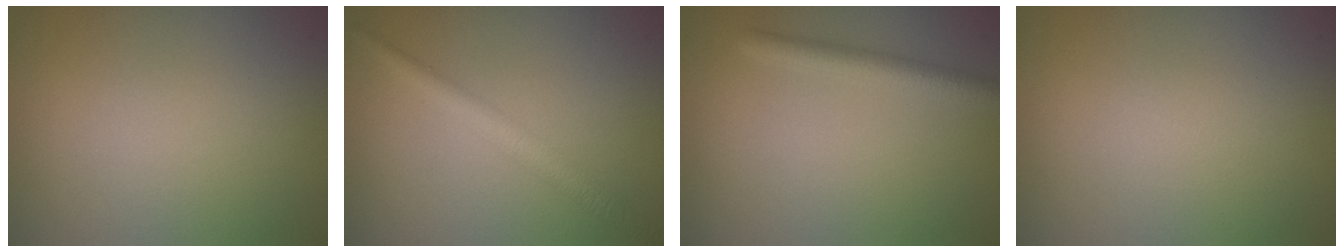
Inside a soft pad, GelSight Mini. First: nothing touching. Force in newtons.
{"total": 2.9, "press": 2.9, "slide": 0.1}
{"total": 2.8, "press": 2.8, "slide": 0.1}
{"total": 0.0}